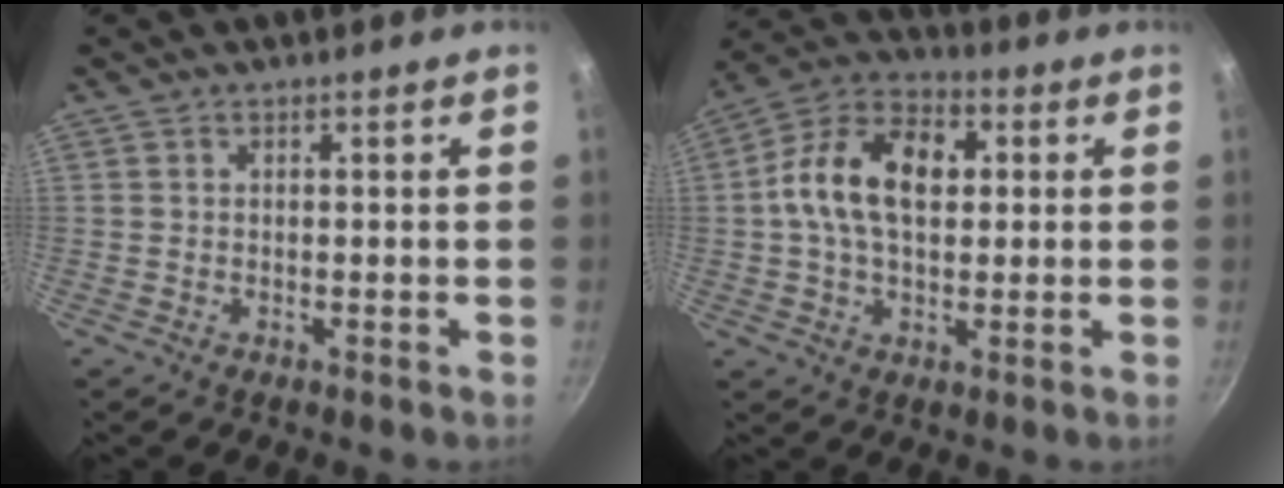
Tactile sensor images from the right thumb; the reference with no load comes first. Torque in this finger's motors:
{"motor_torque": [0.19, 0.26, 0.47, -0.40, 0.26]}